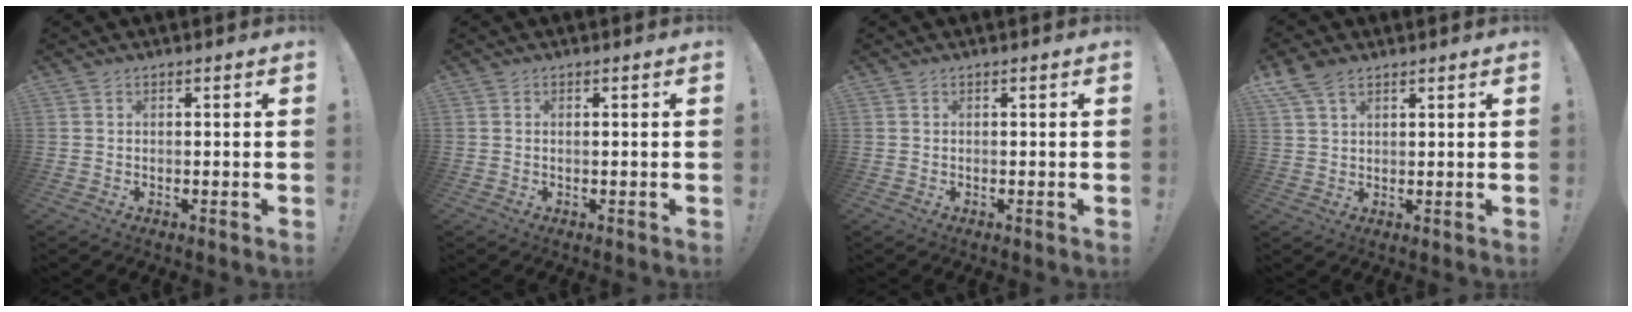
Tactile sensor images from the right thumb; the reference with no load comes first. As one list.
[{"total": 0.5, "force": [0.4, -0.2, 0.3], "torque": [0.001, -0.003, 0.005]}, {"total": 0.0}, {"total": 6.4, "force": [4.1, 3.3, 3.6], "torque": [-0.074, -0.006, 0.083]}]